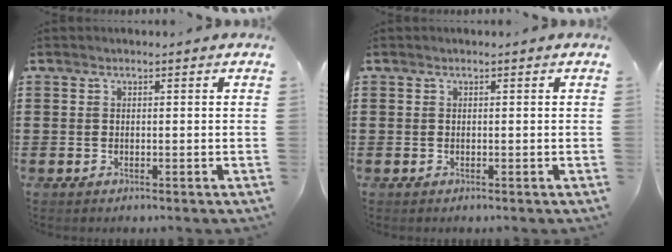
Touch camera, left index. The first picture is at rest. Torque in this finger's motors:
{"motor_torque": [0.00, 0.00, 0.00, 0.00]}